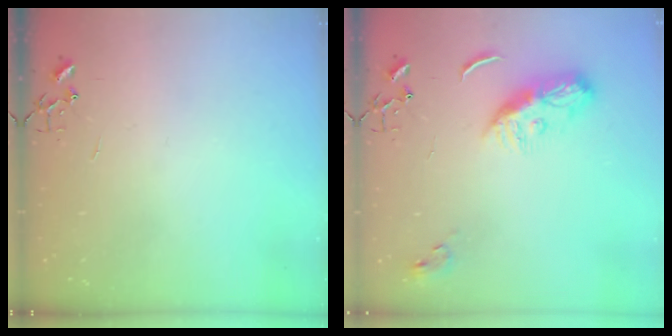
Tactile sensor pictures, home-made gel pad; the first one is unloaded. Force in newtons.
{"total": 10.1, "press": 10.1, "slide": 0.1}